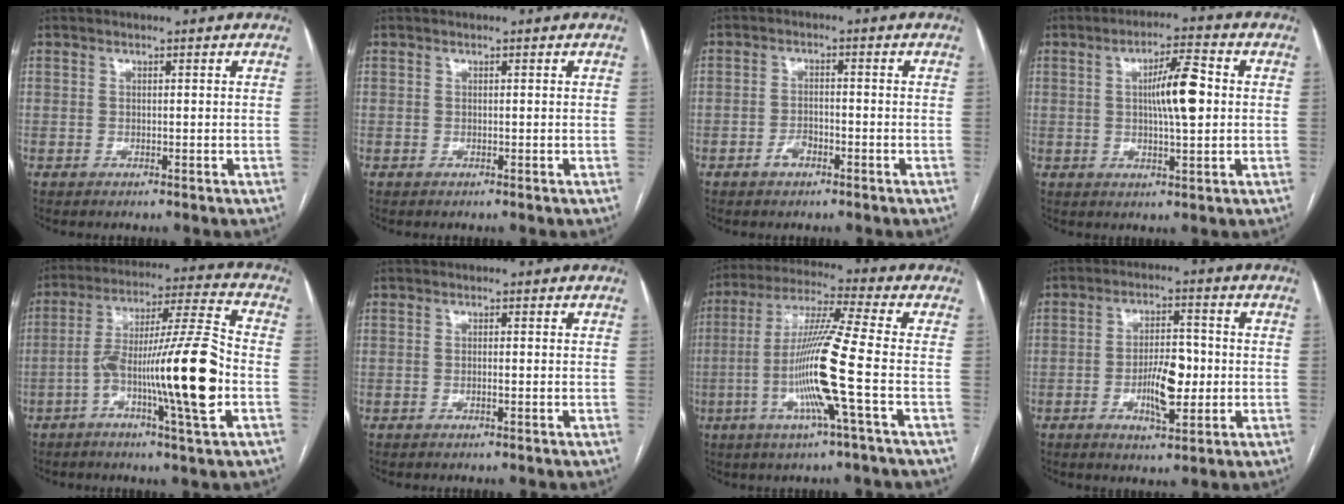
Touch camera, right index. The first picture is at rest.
{"total": 0.0}
{"total": 2.5, "force": [-1.5, 1.3, 1.6], "torque": [-0.028, 0.004, -0.026]}
{"total": 8.0, "force": [0.8, 1.2, 7.8], "torque": [-0.134, 0.011, 0.012]}
{"total": 16.9, "force": [-4.5, 0.0, 16.3], "torque": [-0.278, 0.006, -0.079]}
{"total": 0.7, "force": [-0.2, 0.0, 0.6], "torque": [-0.012, 0.001, -0.003]}
{"total": 13.8, "force": [-3.3, -1.5, 13.3], "torque": [-0.259, -0.009, -0.074]}
{"total": 7.6, "force": [-1.5, 2.6, 6.9], "torque": [-0.123, 0.005, -0.023]}